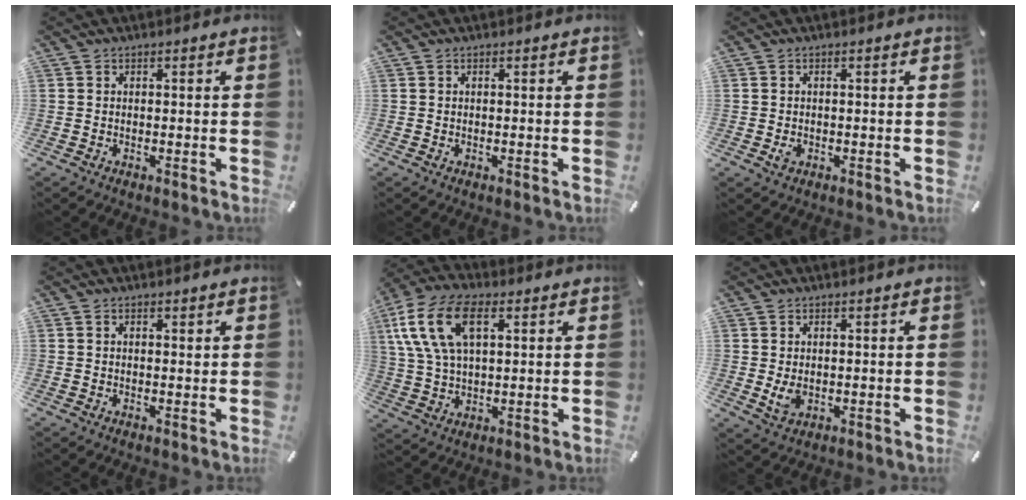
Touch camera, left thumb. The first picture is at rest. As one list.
[{"total": 0.0}, {"total": 1.5, "force": [-0.4, 1.1, 1.0], "torque": [-0.018, 0.001, -0.006]}, {"total": 0.9, "force": [0.5, 0.4, 0.6], "torque": [-0.012, -0.001, 0.010]}, {"total": 14.2, "force": [5.3, 8.1, 10.4], "torque": [-0.249, 0.007, 0.092]}, {"total": 3.4, "force": [0.3, 2.4, 2.4], "torque": [-0.051, -0.007, 0.003]}]